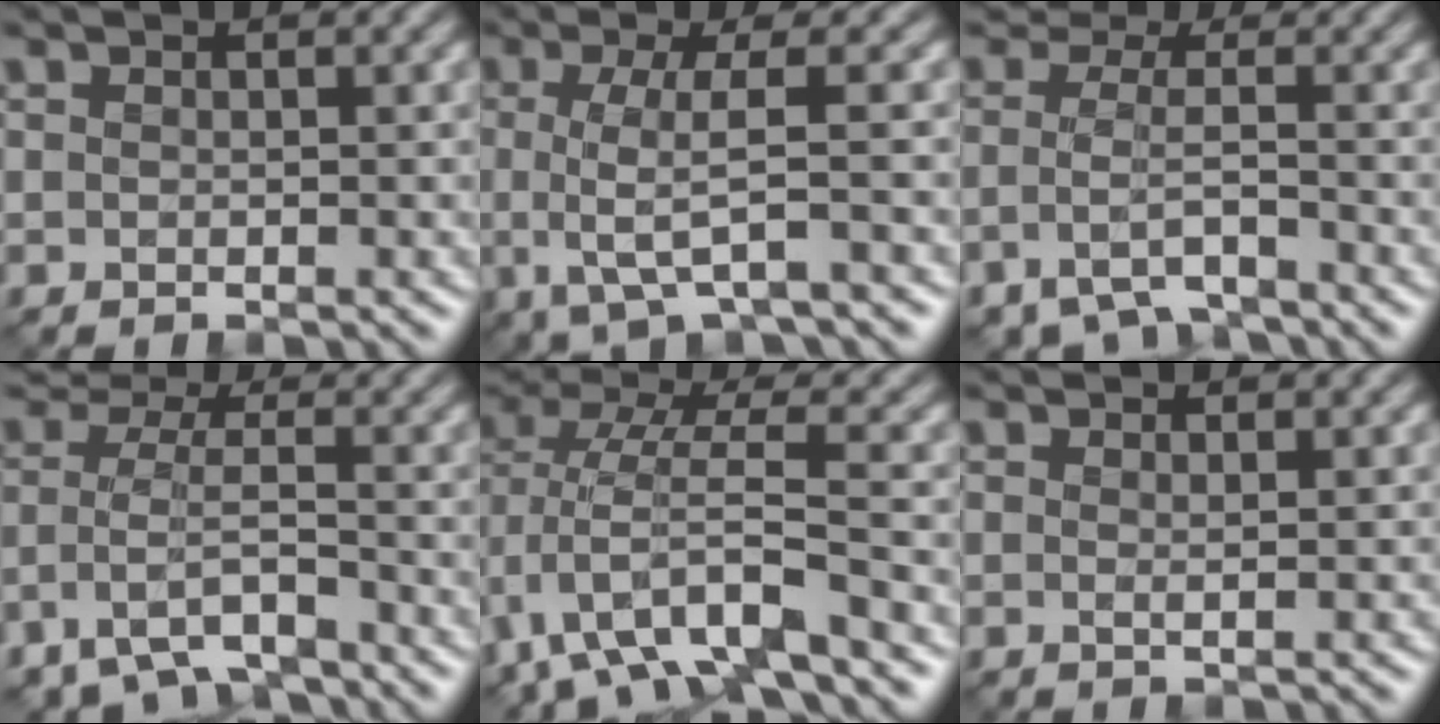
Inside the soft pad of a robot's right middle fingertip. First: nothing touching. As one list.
[{"total": 4.7, "force": [-0.6, 1.1, 4.5], "torque": [-0.089, -0.006, -0.013]}, {"total": 3.7, "force": [-2.7, 1.5, 2.1], "torque": [-0.043, -0.010, -0.049]}, {"total": 5.4, "force": [-3.9, 2.3, 2.8], "torque": [-0.054, -0.003, -0.077]}, {"total": 6.1, "force": [-3.0, 2.5, 4.6], "torque": [-0.082, -0.009, -0.056]}, {"total": 0.5, "force": [0.2, -0.1, 0.4], "torque": [-0.008, -0.002, 0.005]}]